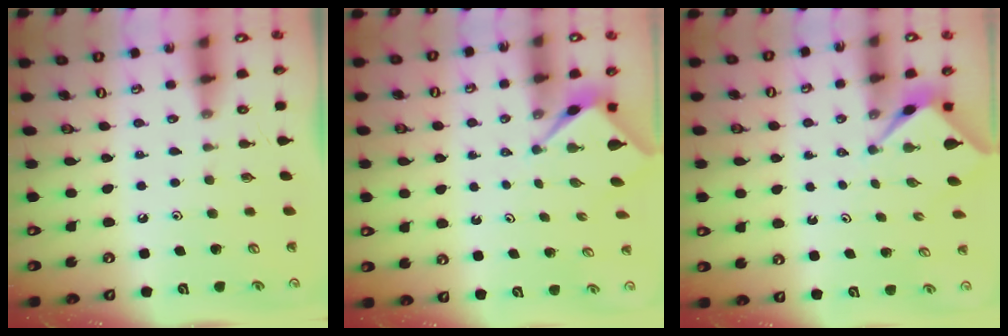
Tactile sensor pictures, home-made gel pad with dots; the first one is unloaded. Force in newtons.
{"total": 2.8, "press": 2.8, "slide": 0.1}
{"total": 2.6, "press": 2.6, "slide": 0.3}